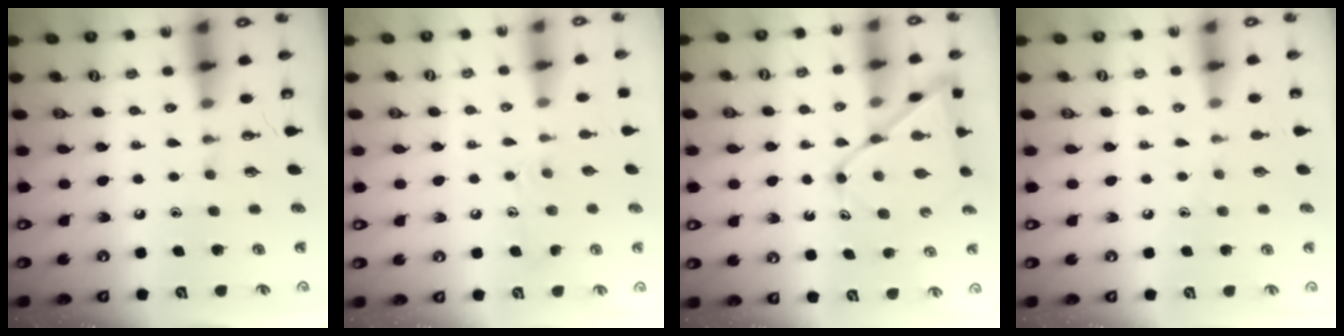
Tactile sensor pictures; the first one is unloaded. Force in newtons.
{"total": 9.0, "press": 9.0, "slide": 0.6}
{"total": 14.1, "press": 14.1, "slide": 1.1}
{"total": 2.9, "press": 2.9, "slide": 0.3}